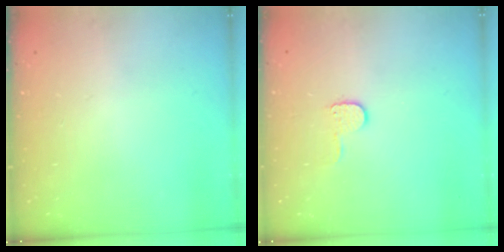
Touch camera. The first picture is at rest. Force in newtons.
{"total": 5.4, "press": 5.4, "slide": 0.5}